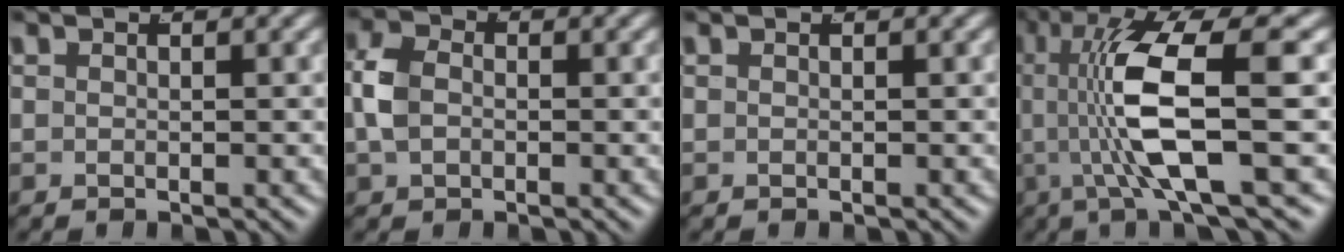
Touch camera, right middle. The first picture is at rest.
{"total": 2.8, "force": [-0.3, 2.1, 1.8], "torque": [-0.054, -0.008, 0.000]}
{"total": 0.0}
{"total": 8.2, "force": [0.6, 1.8, 8.0], "torque": [-0.163, -0.009, 0.017]}